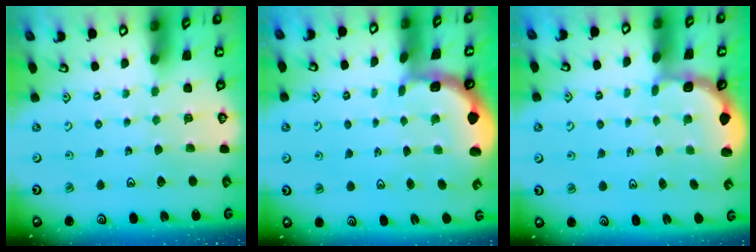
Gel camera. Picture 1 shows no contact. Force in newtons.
{"total": 1.5, "press": 1.2, "slide": 0.7}
{"total": 2.4, "press": 1.8, "slide": 1.6}